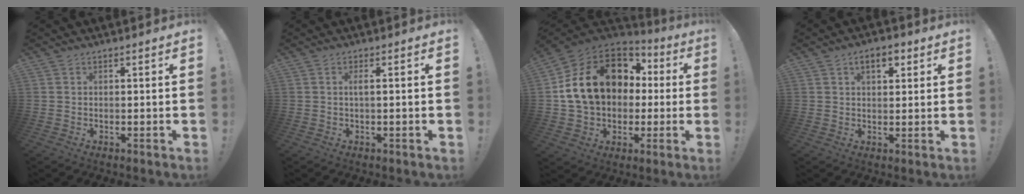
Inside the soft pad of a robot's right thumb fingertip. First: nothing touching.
{"total": 1.9, "force": [0.0, -0.1, 1.9], "torque": [-0.028, -0.001, -0.004]}
{"total": 20.7, "force": [4.7, 15.2, 13.1], "torque": [-0.219, -0.002, 0.108]}
{"total": 5.1, "force": [2.3, 2.8, 3.6], "torque": [-0.051, 0.002, 0.038]}